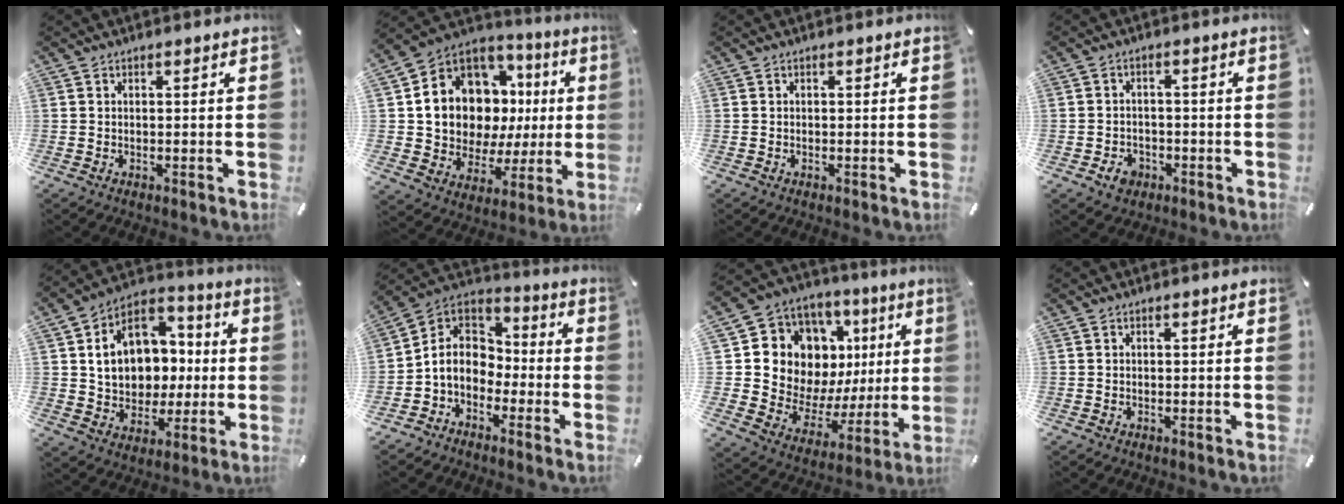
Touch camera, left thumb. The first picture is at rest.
{"total": 13.6, "force": [2.9, 11.3, 7.0], "torque": [-0.128, -0.044, 0.065]}
{"total": 0.0}
{"total": 4.6, "force": [-2.2, 3.6, 1.7], "torque": [-0.033, 0.010, -0.041]}
{"total": 14.5, "force": [0.9, 12.5, 7.4], "torque": [-0.129, 0.003, 0.025]}
{"total": 8.6, "force": [-3.3, 7.3, 3.0], "torque": [-0.092, 0.009, -0.065]}
{"total": 15.3, "force": [6.0, 12.5, 6.5], "torque": [-0.109, -0.057, 0.132]}
{"total": 0.0}